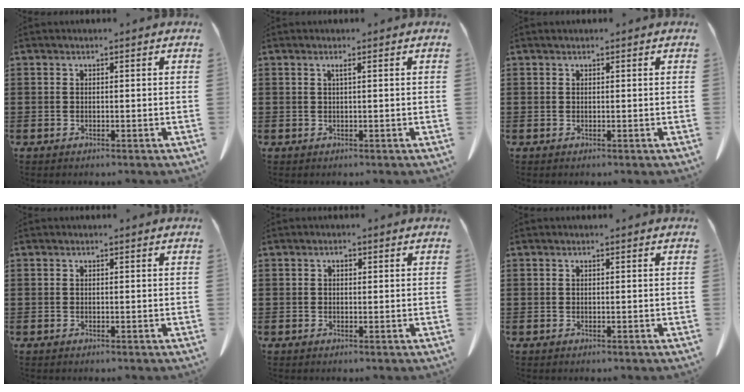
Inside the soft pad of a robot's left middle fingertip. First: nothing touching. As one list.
[{"total": 0.9, "force": [0.3, -0.2, 0.8], "torque": [-0.015, -0.003, 0.005]}, {"total": 0.0}, {"total": 0.0}, {"total": 0.8, "force": [0.2, 0.6, 0.5], "torque": [-0.012, 0.005, 0.002]}, {"total": 0.0}]